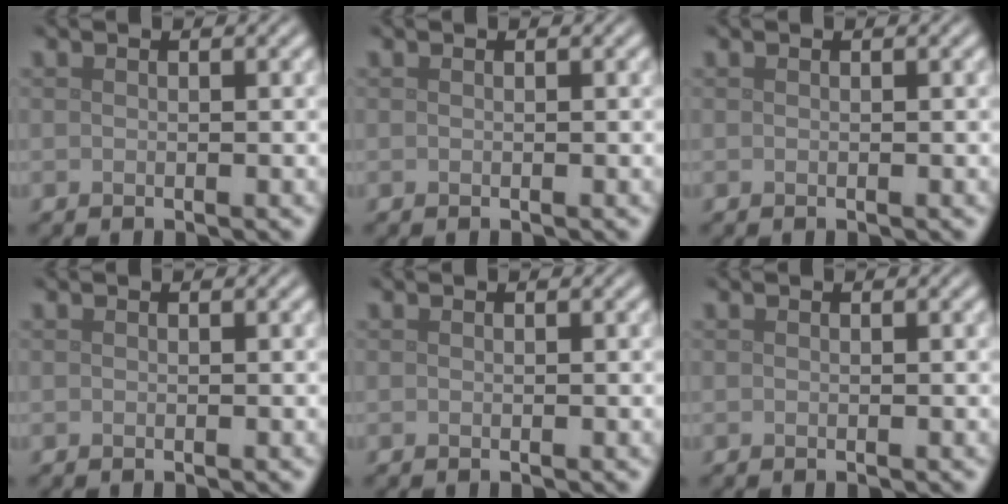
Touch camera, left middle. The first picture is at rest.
{"total": 0.0}
{"total": 0.0}
{"total": 0.0}
{"total": 0.0}
{"total": 0.0}